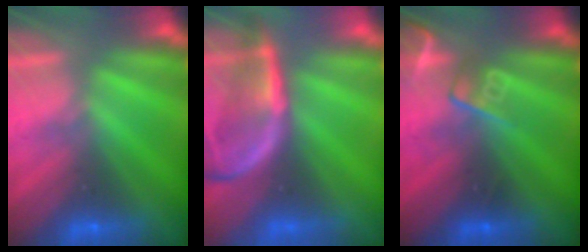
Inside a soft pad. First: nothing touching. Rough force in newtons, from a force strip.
{"total": 2.3}
{"total": 2.7}